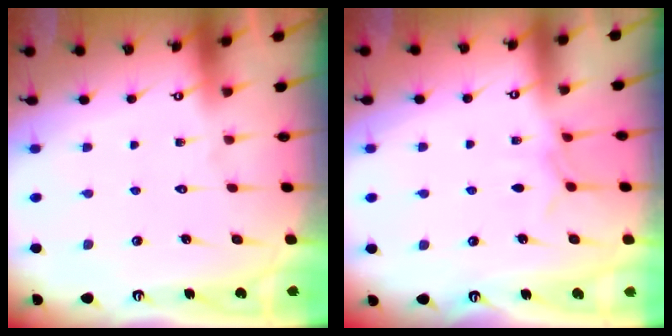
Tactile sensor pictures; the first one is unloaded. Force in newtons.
{"total": 5.2, "press": 5.2, "slide": 0.6}